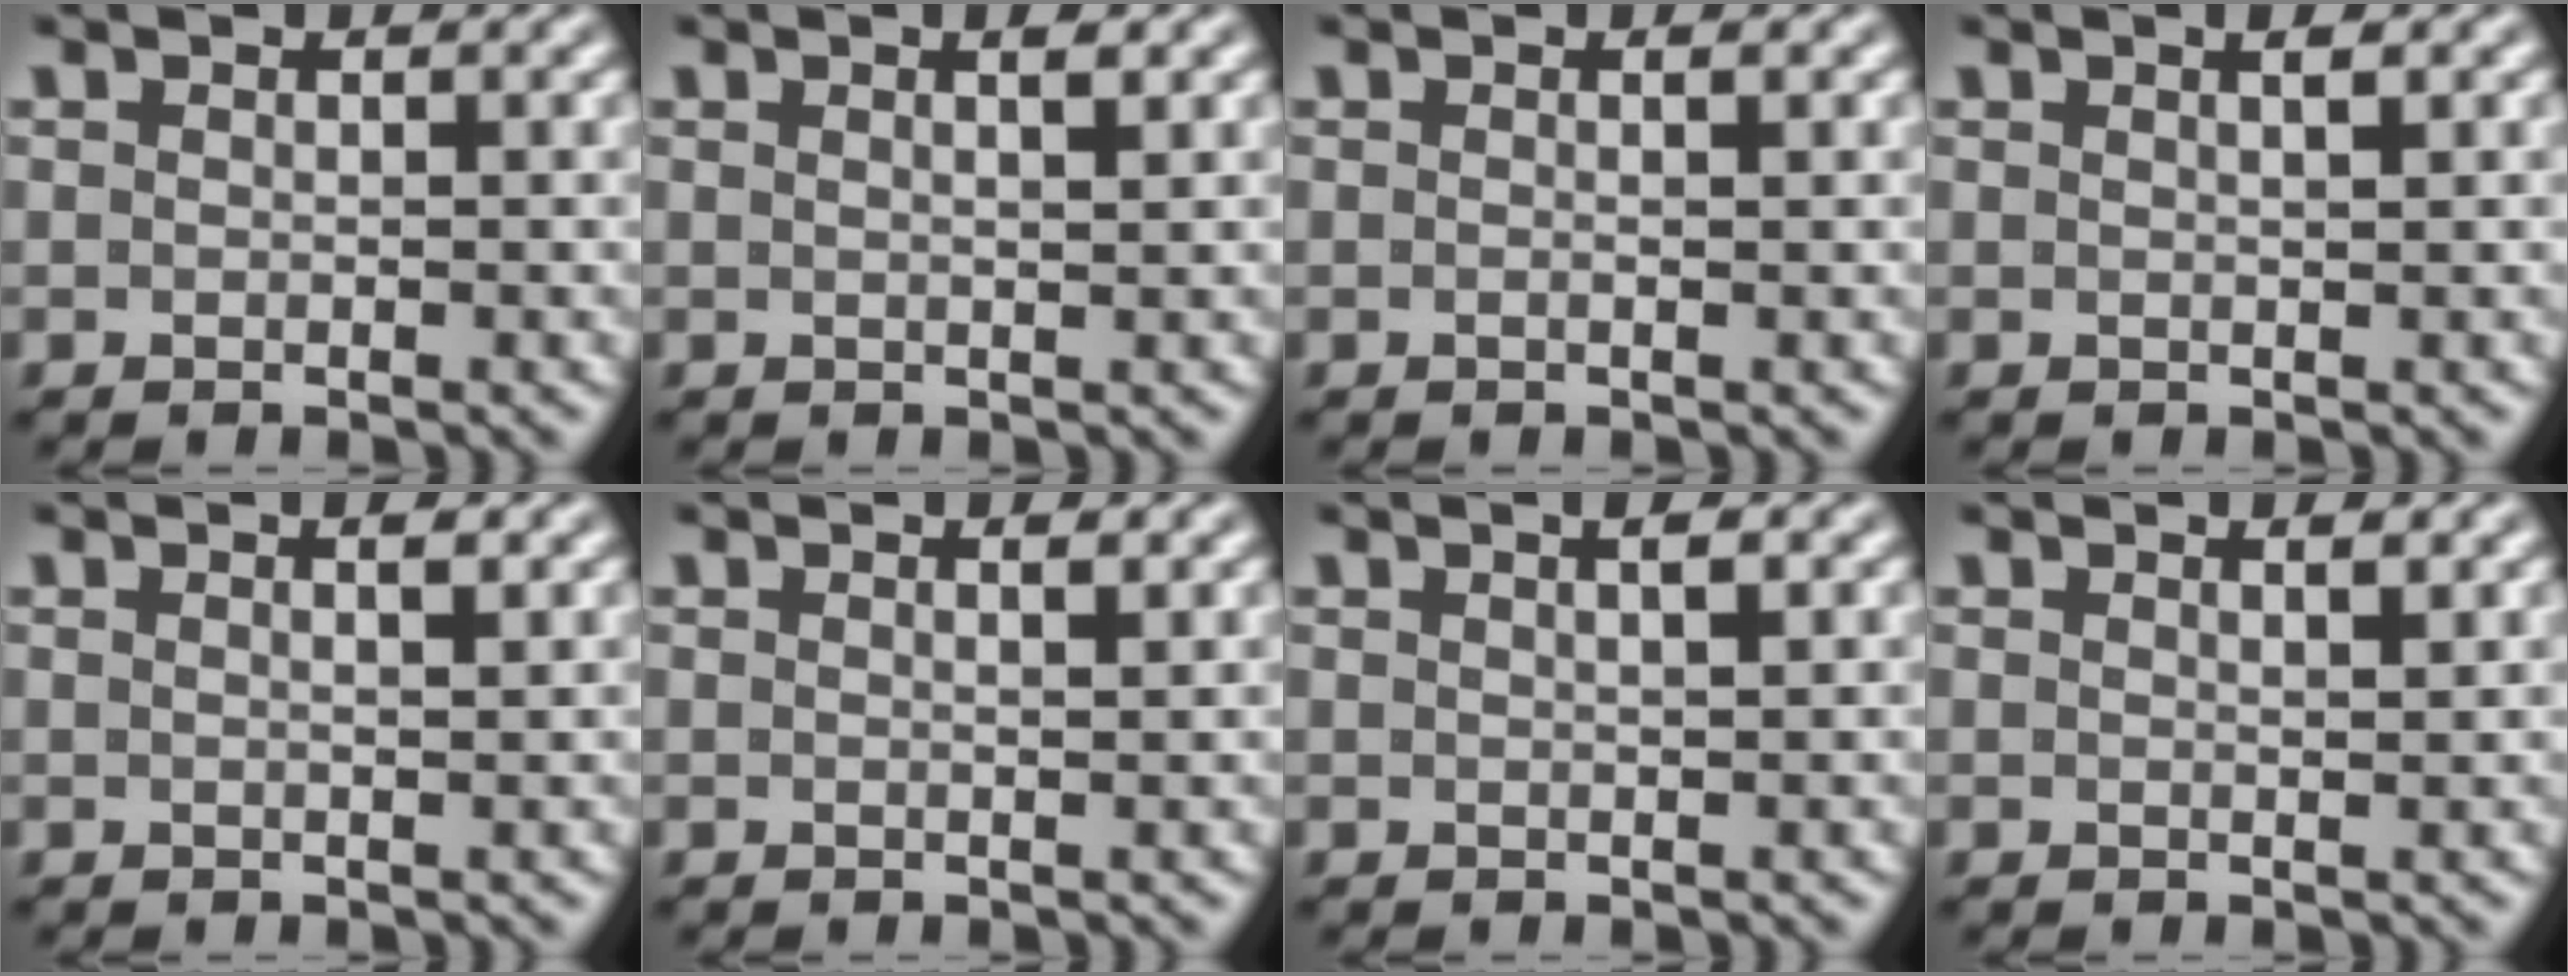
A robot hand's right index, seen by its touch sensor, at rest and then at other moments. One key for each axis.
{"total": 1.6, "fx": 0.6, "fy": -0.7, "fz": 1.3, "tx": -0.016, "ty": -0.003, "tz": 0.014}
{"total": 0.7, "fx": -0.1, "fy": -0.4, "fz": 0.6, "tx": -0.013, "ty": -0.001, "tz": -0.001}
{"total": 1.3, "fx": 0.5, "fy": -0.6, "fz": 1.0, "tx": -0.013, "ty": 0.001, "tz": 0.011}
{"total": 1.3, "fx": 0.3, "fy": -0.6, "fz": 1.2, "tx": -0.015, "ty": -0.002, "tz": 0.007}
{"total": 0.9, "fx": 0.3, "fy": -0.5, "fz": 0.7, "tx": -0.013, "ty": -0.003, "tz": 0.006}
{"total": 1.6, "fx": 0.6, "fy": -0.3, "fz": 1.5, "tx": -0.014, "ty": 0.003, "tz": 0.011}
{"total": 1.1, "fx": 0.6, "fy": -0.6, "fz": 0.6, "tx": -0.010, "ty": -0.005, "tz": 0.013}